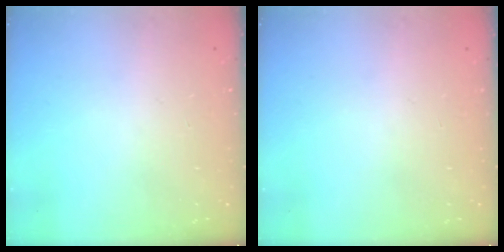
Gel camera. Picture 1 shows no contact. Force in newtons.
{"total": 0.0}